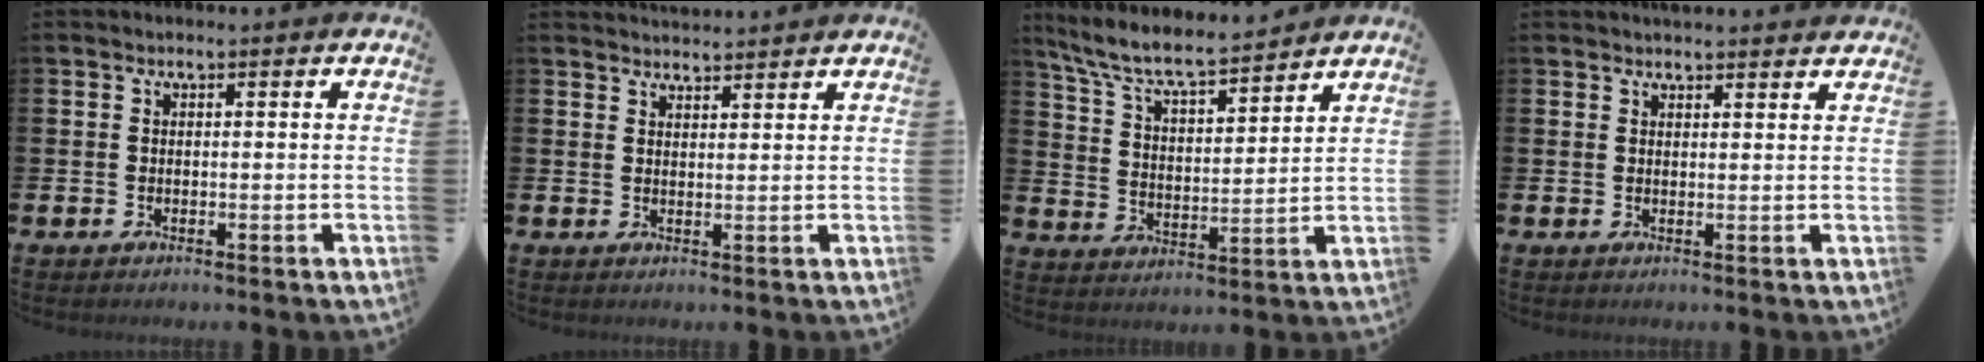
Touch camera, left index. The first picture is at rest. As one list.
[{"total": 2.6, "force": [2.6, 0.1, 0.0], "torque": [0.007, -0.017, 0.044]}, {"total": 7.8, "force": [7.3, 1.0, 2.7], "torque": [-0.082, -0.050, 0.126]}, {"total": 2.2, "force": [2.2, 0.1, 0.0], "torque": [0.009, -0.013, 0.038]}]